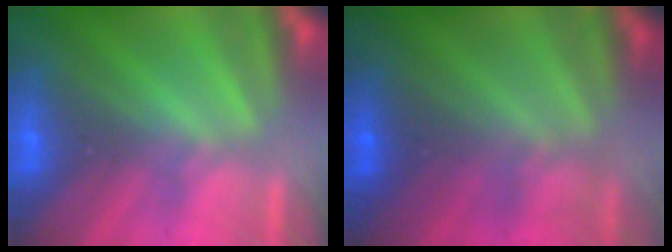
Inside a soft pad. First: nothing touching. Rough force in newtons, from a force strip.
{"total": 2.8}